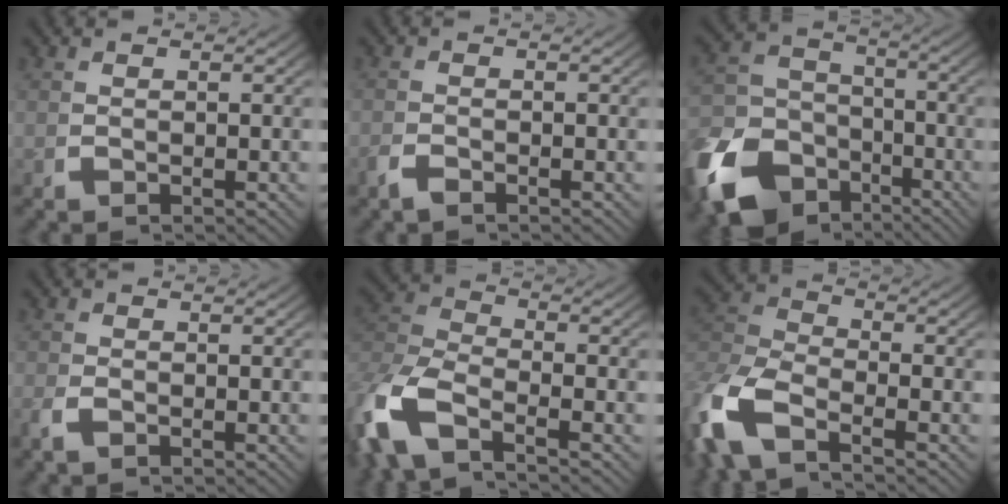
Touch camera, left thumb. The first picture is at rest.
{"total": 1.3, "force": [-1.2, 0.5, 0.5], "torque": [-0.010, -0.004, -0.026]}
{"total": 14.5, "force": [-6.5, 10.6, 7.3], "torque": [-0.140, -0.063, -0.093]}
{"total": 1.1, "force": [-0.8, 0.6, 0.6], "torque": [-0.015, -0.002, -0.017]}
{"total": 8.1, "force": [-2.6, 5.4, 5.5], "torque": [-0.143, -0.013, -0.048]}
{"total": 7.4, "force": [-2.3, 4.9, 5.0], "torque": [-0.128, -0.009, -0.044]}